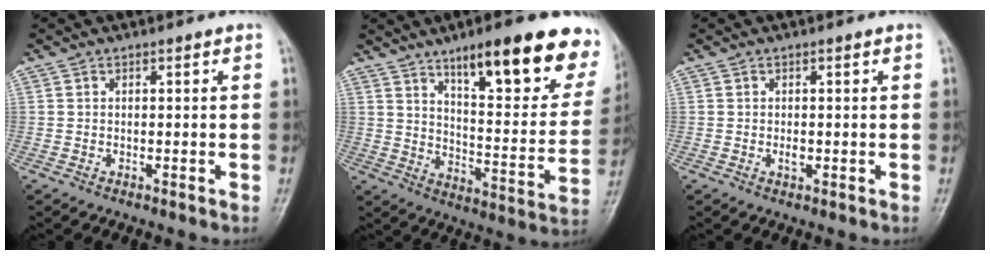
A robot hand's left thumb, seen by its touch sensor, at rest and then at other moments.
{"total": 22.5, "force": [14.1, 6.4, 16.4], "torque": [-0.174, -0.057, 0.205]}
{"total": 1.2, "force": [-0.1, 0.7, 1.0], "torque": [-0.014, -0.001, -0.001]}